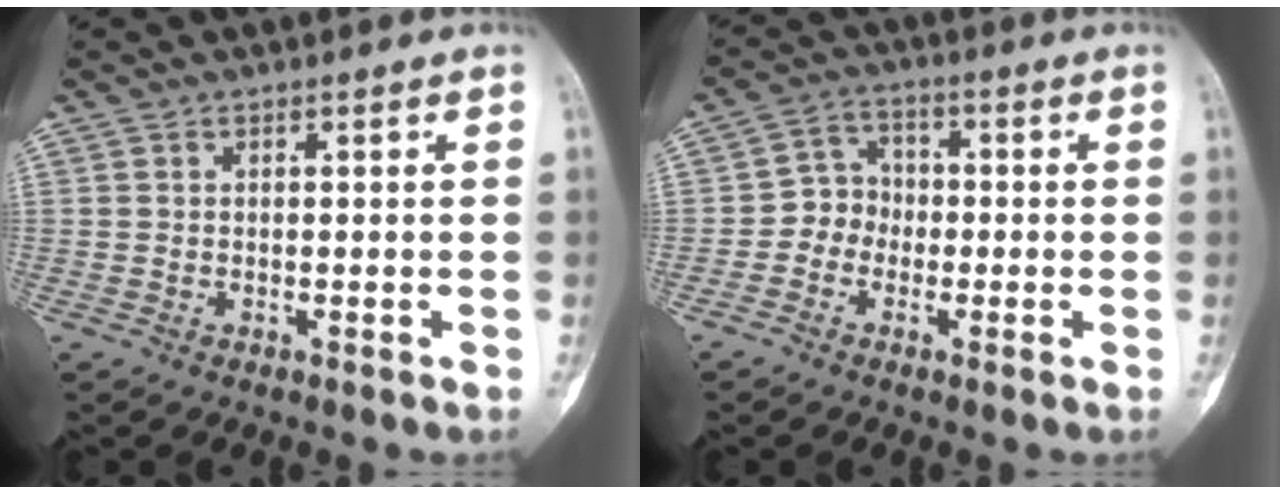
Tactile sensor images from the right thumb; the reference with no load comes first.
{"total": 5.2, "force": [-1.6, 4.7, 1.8], "torque": [0.002, 0.021, -0.042]}